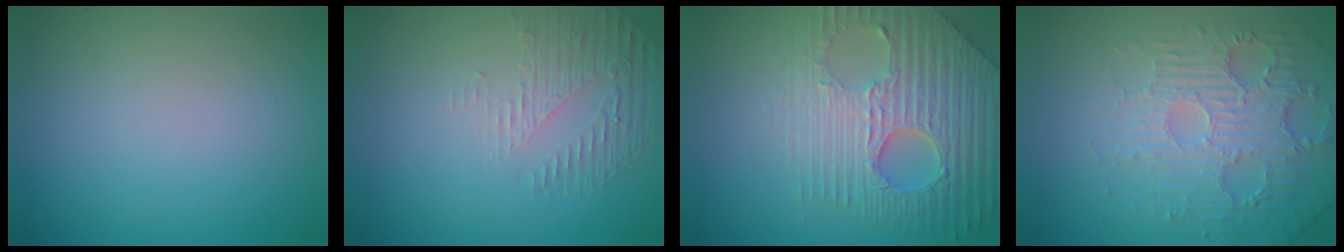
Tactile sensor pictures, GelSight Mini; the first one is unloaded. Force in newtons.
{"total": 1.7, "press": 0.8, "slide": 1.5}
{"total": 8.4, "press": 5.8, "slide": 6.1}
{"total": 4.5, "press": 3.7, "slide": 2.6}